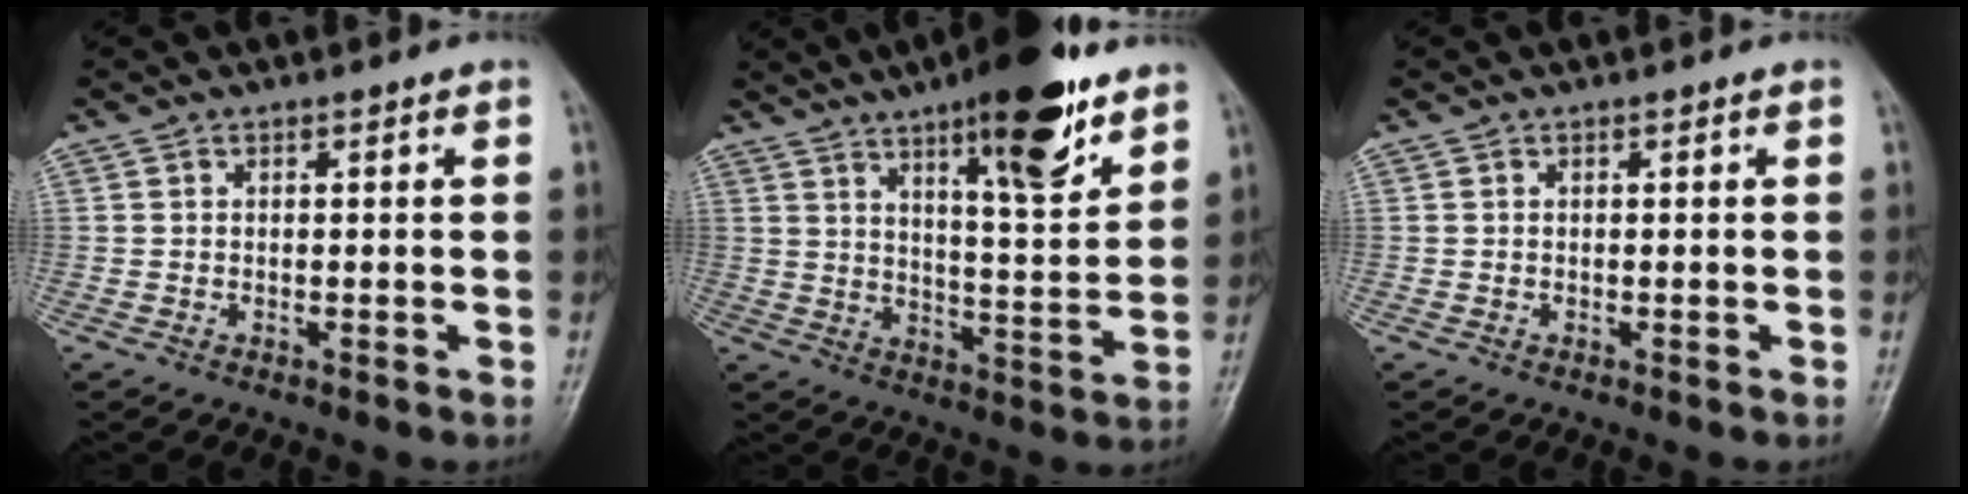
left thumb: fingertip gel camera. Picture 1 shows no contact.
{"total": 16.2, "force": [10.0, 4.1, 12.1], "torque": [-0.156, -0.054, 0.152]}
{"total": 0.0}